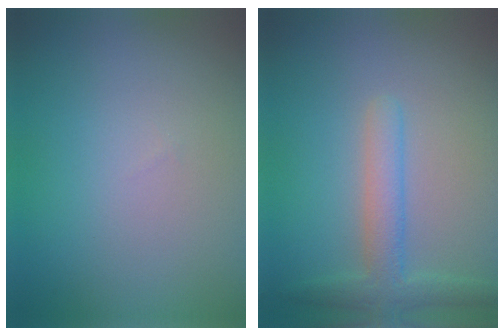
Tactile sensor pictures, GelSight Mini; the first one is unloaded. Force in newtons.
{"total": 3.1, "press": 3.1, "slide": 0.1}